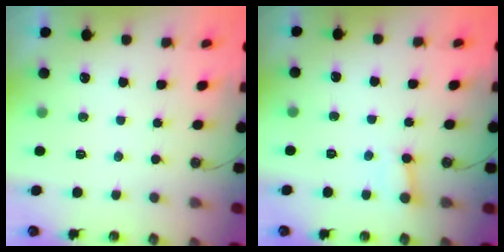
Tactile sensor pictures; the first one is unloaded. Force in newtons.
{"total": 2.6, "press": 2.5, "slide": 0.4}